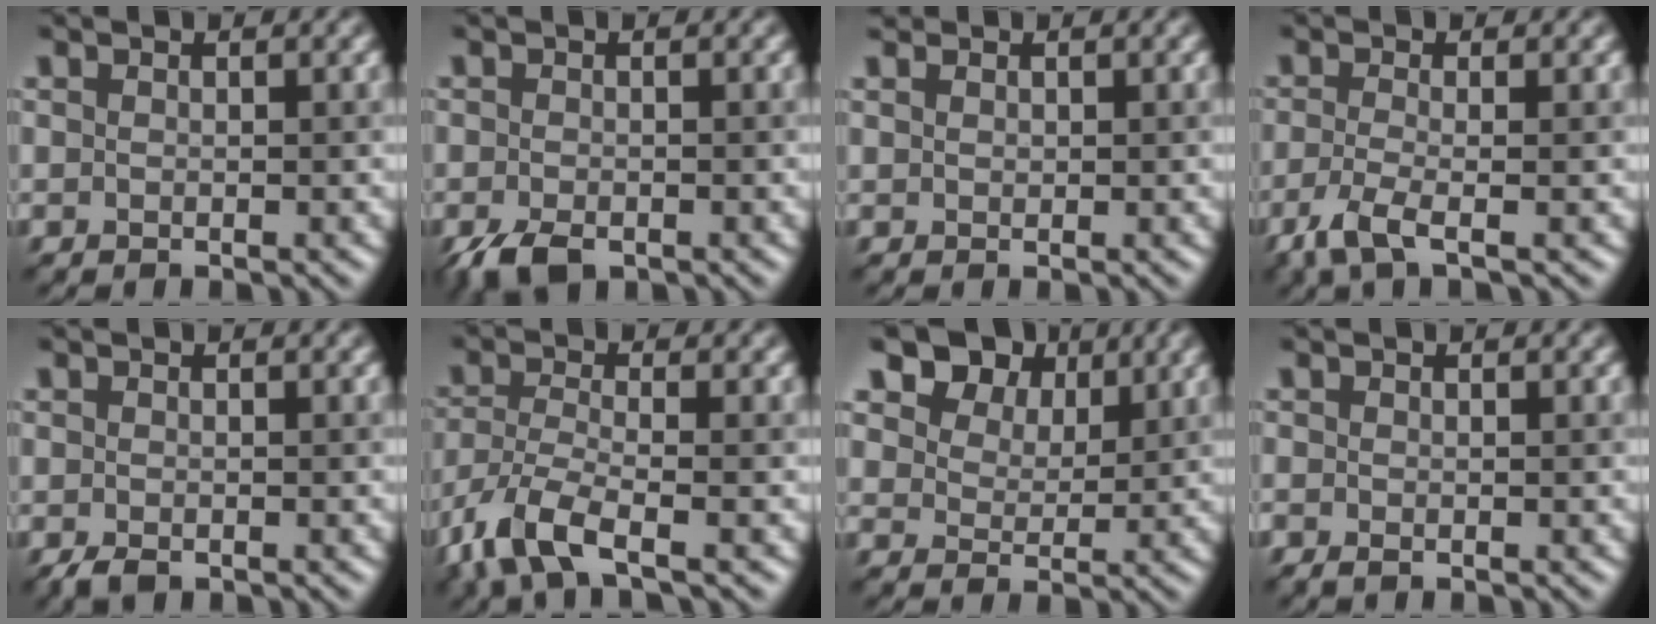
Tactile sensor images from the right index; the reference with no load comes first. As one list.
[{"total": 3.3, "force": [-2.1, 1.6, 2.0], "torque": [-0.041, -0.005, -0.042]}, {"total": 0.7, "force": [0.4, 0.5, 0.1], "torque": [-0.002, -0.001, 0.005]}, {"total": 3.4, "force": [-1.9, 0.8, 2.6], "torque": [-0.062, -0.009, -0.049]}, {"total": 1.5, "force": [-1.0, 0.7, 0.9], "torque": [-0.020, -0.002, -0.021]}, {"total": 6.3, "force": [-3.8, 1.9, 4.6], "torque": [-0.111, -0.013, -0.087]}, {"total": 6.9, "force": [4.8, 4.0, 2.8], "torque": [-0.061, -0.008, 0.090]}, {"total": 0.8, "force": [-0.5, 0.3, 0.5], "torque": [-0.016, -0.003, -0.011]}]